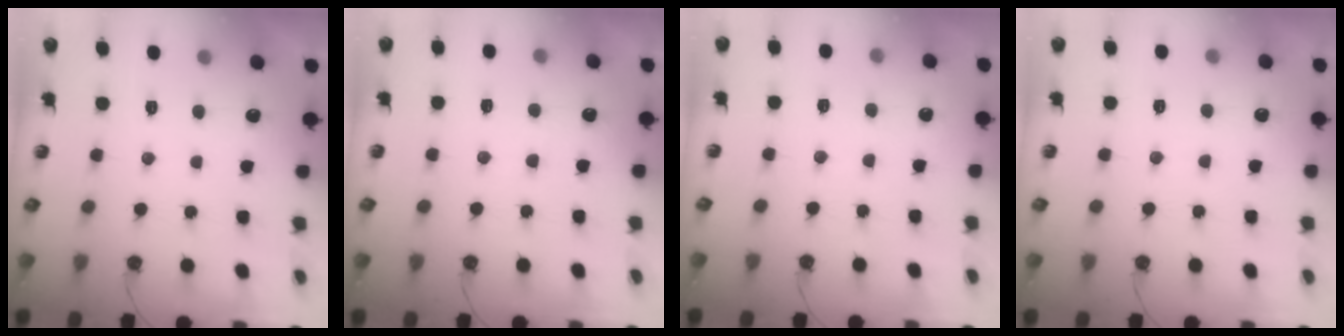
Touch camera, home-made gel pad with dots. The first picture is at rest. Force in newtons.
{"total": 5.1, "press": 5.0, "slide": 0.6}
{"total": 5.4, "press": 5.4, "slide": 0.7}
{"total": 3.9, "press": 3.9, "slide": 0.5}